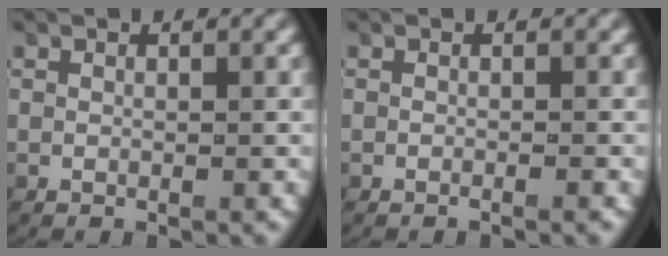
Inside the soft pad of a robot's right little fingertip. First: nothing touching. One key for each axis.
{"total": 0.6, "fx": -0.5, "fy": 0.0, "fz": 0.2, "tx": -0.004, "ty": 0.004, "tz": -0.012}